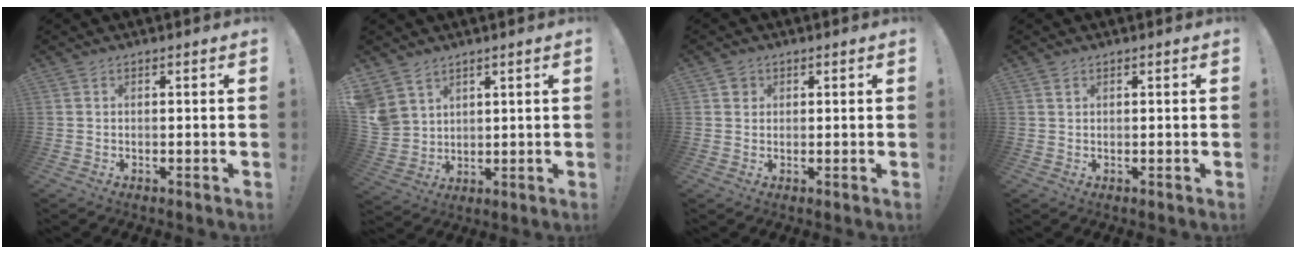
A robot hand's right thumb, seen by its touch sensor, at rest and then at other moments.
{"total": 6.6, "force": [4.3, 4.8, 1.3], "torque": [-0.039, -0.026, 0.093]}
{"total": 2.2, "force": [1.0, 2.0, 0.3], "torque": [0.002, -0.001, 0.017]}
{"total": 0.8, "force": [0.6, 0.4, 0.4], "torque": [-0.002, -0.003, 0.010]}